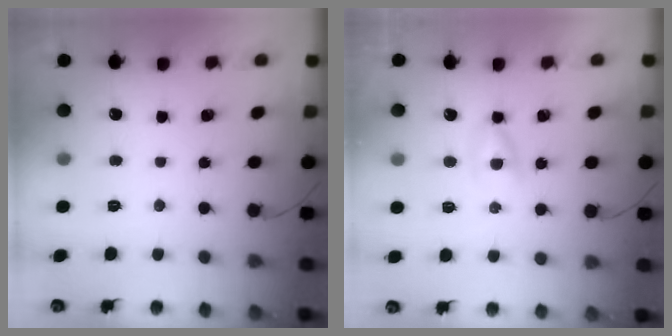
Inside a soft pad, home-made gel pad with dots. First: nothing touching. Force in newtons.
{"total": 2.7, "press": 2.5, "slide": 1.1}